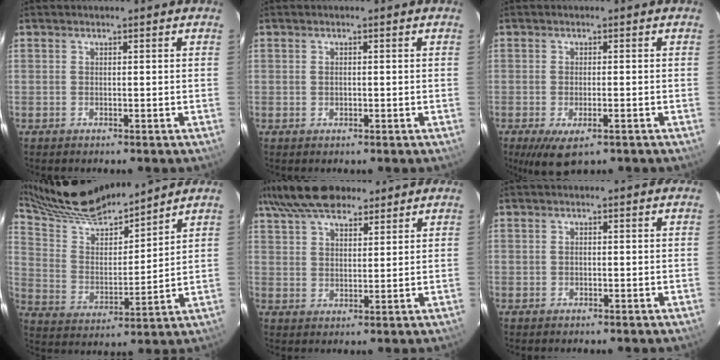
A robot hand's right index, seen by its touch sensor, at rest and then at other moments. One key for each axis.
{"total": 0.8, "fx": -0.1, "fy": 0.6, "fz": 0.4, "tx": -0.007, "ty": 0.002, "tz": -0.001}
{"total": 6.3, "fx": -3.7, "fy": 2.3, "fz": 4.6, "tx": -0.092, "ty": -0.025, "tz": -0.057}
{"total": 20.0, "fx": 18.0, "fy": 3.9, "fz": 7.9, "tx": -0.153, "ty": 0.013, "tz": 0.312}
{"total": 13.6, "fx": 10.1, "fy": 5.9, "fz": 7.0, "tx": -0.137, "ty": 0.053, "tz": 0.171}
{"total": 0.6, "fx": -0.1, "fy": 0.5, "fz": 0.3, "tx": -0.003, "ty": 0.002, "tz": -0.002}